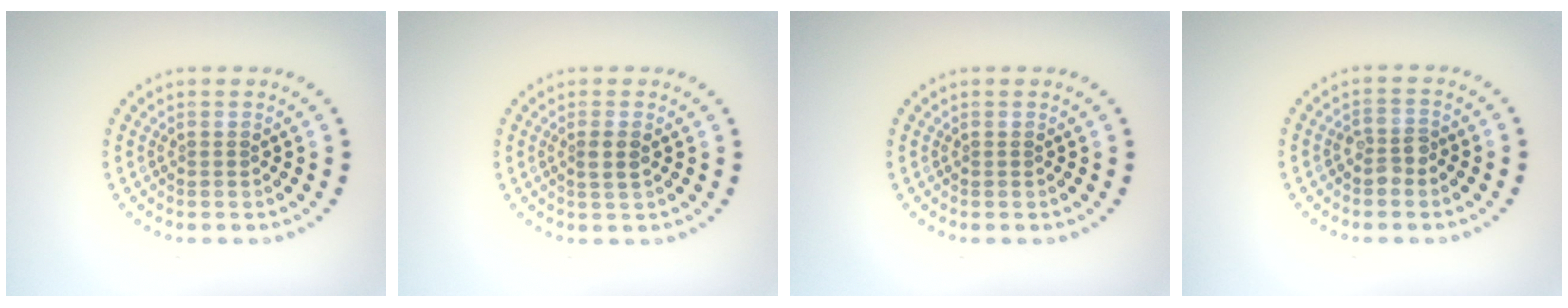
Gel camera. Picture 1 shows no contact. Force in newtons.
{"total": 1.5, "press": 1.4, "slide": 0.5}
{"total": 0.0}
{"total": 1.7, "press": 1.6, "slide": 0.5}